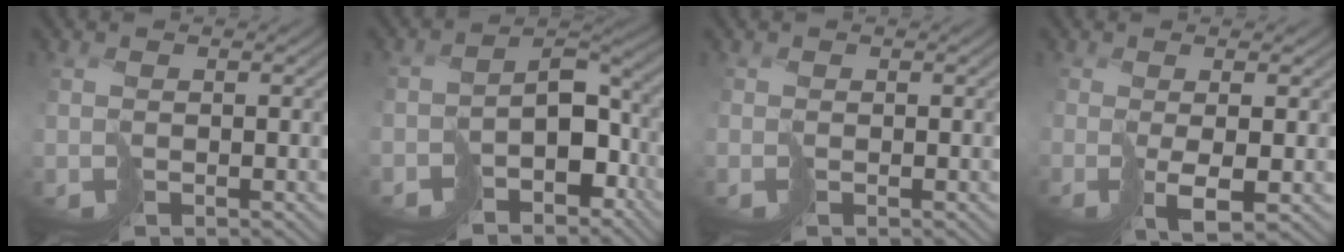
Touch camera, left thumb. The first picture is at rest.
{"total": 7.9, "force": [-5.1, 4.5, 3.9], "torque": [-0.045, -0.016, -0.084]}
{"total": 0.9, "force": [0.1, -0.3, -0.8], "torque": [0.024, 0.003, 0.002]}
{"total": 2.3, "force": [0.3, -0.5, 2.2], "torque": [-0.032, 0.004, 0.011]}